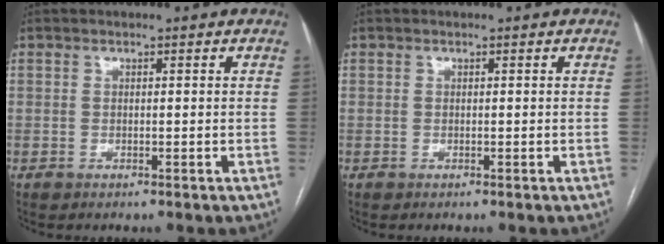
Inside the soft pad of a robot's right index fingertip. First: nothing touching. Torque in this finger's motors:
{"motor_torque": [0.00, 0.00, 0.00, 0.00]}